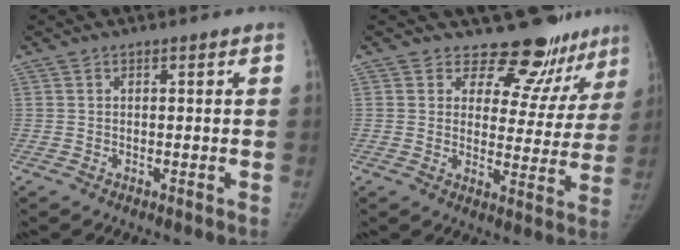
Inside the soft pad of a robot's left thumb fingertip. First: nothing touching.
{"total": 13.5, "force": [12.0, 6.0, 1.6], "torque": [0.040, -0.092, 0.132]}